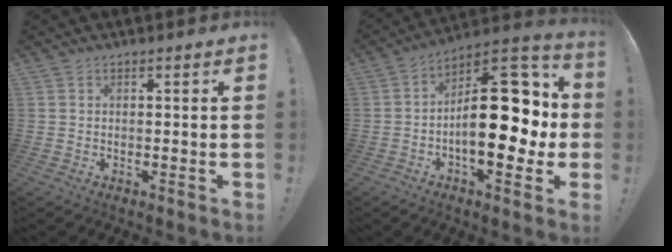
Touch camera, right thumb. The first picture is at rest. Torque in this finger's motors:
{"motor_torque": [0.31, 0.69, 1.82, -0.53, 0.09]}